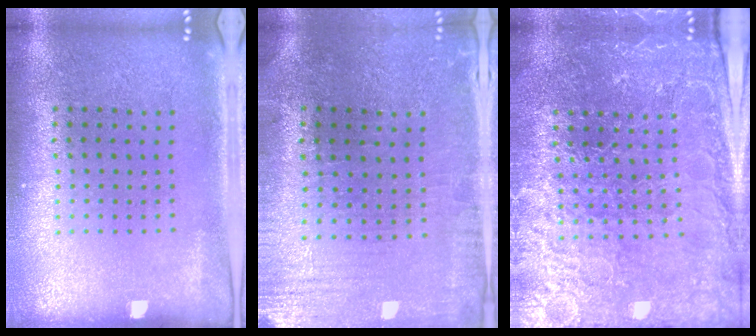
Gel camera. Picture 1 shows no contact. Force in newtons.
{"total": 0.5, "press": 0.3, "slide": 0.4}
{"total": 4.0, "press": 3.8, "slide": 0.9}